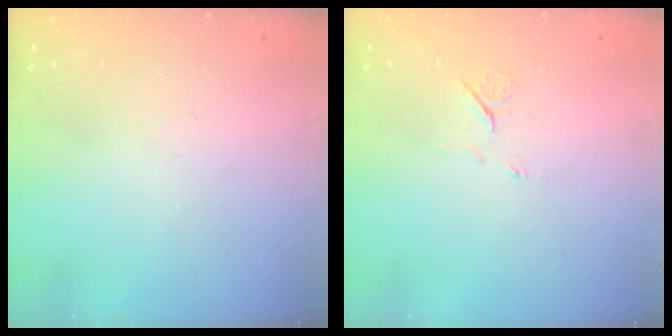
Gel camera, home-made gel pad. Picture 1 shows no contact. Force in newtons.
{"total": 6.0, "press": 6.0, "slide": 0.8}